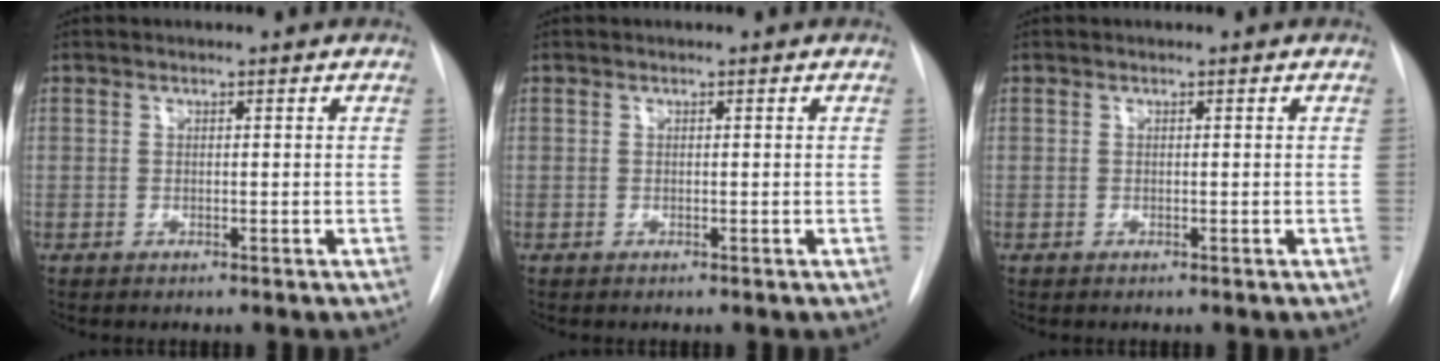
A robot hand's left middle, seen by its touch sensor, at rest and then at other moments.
{"total": 0.0}
{"total": 0.0}